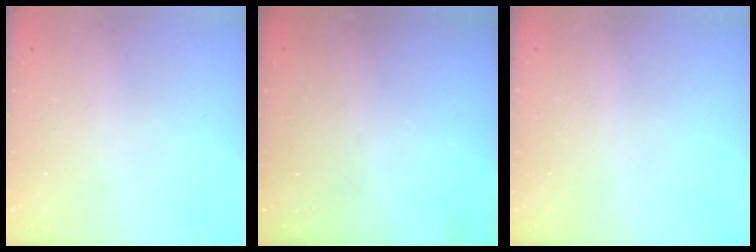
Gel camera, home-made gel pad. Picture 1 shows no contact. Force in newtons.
{"total": 3.3, "press": 3.3, "slide": 0.1}
{"total": 0.0}